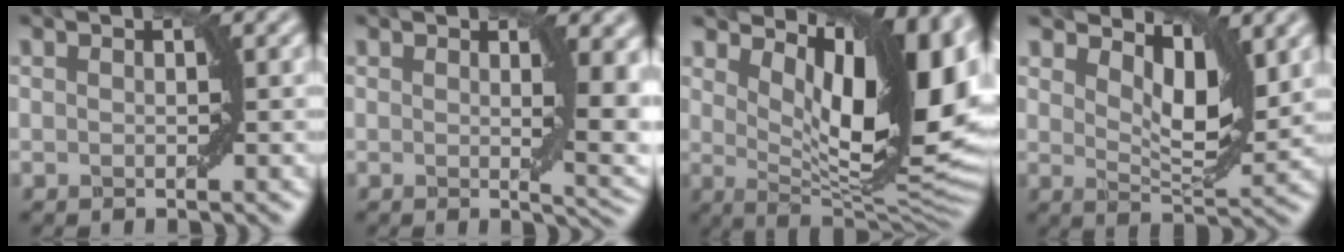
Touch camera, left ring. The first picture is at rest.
{"total": 5.6, "force": [1.2, 1.8, 5.1], "torque": [-0.053, -0.007, 0.022]}
{"total": 14.0, "force": [5.2, 5.4, 11.8], "torque": [-0.150, -0.006, 0.090]}
{"total": 5.0, "force": [2.6, 2.1, 3.7], "torque": [-0.063, -0.010, 0.038]}